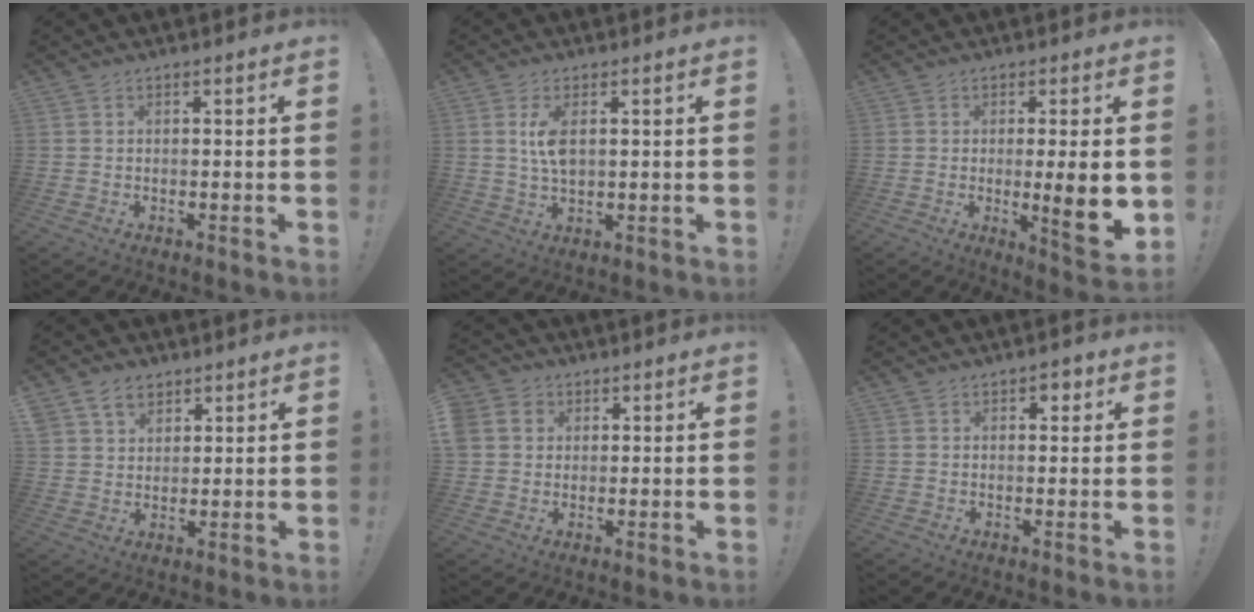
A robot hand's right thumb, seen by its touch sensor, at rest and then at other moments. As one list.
[{"total": 6.3, "force": [1.3, 2.8, 5.5], "torque": [-0.099, -0.008, 0.015]}, {"total": 10.4, "force": [-0.7, 1.3, 10.2], "torque": [-0.133, -0.017, -0.012]}, {"total": 7.7, "force": [4.7, 5.5, 2.6], "torque": [-0.039, -0.018, 0.093]}, {"total": 5.7, "force": [1.7, 5.1, 1.8], "torque": [-0.038, -0.002, 0.034]}, {"total": 2.1, "force": [0.9, 1.5, 1.1], "torque": [-0.003, -0.003, 0.011]}]